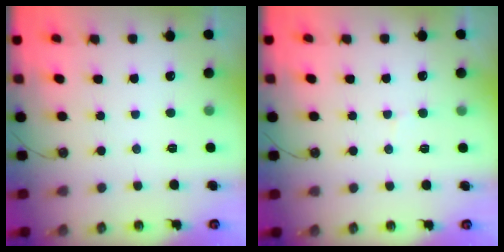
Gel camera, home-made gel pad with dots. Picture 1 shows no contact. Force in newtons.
{"total": 5.8, "press": 5.8, "slide": 0.5}